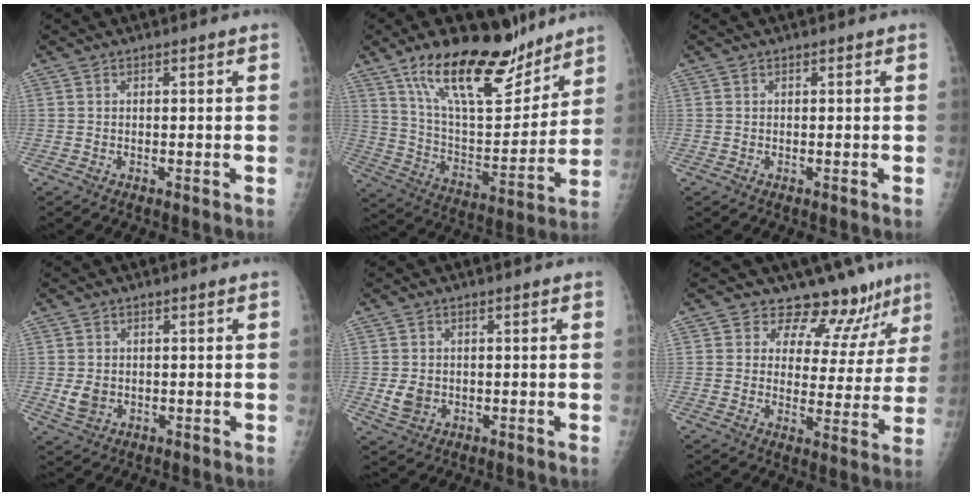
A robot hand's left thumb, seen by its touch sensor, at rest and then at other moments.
{"total": 22.1, "force": [15.5, 8.3, 13.3], "torque": [-0.175, -0.079, 0.266]}
{"total": 0.0}
{"total": 3.4, "force": [-0.2, 2.8, 2.0], "torque": [-0.030, -0.004, 0.004]}
{"total": 3.7, "force": [-0.4, 3.1, 2.1], "torque": [-0.028, -0.002, 0.000]}
{"total": 11.9, "force": [10.0, 5.5, 3.1], "torque": [0.005, -0.066, 0.122]}